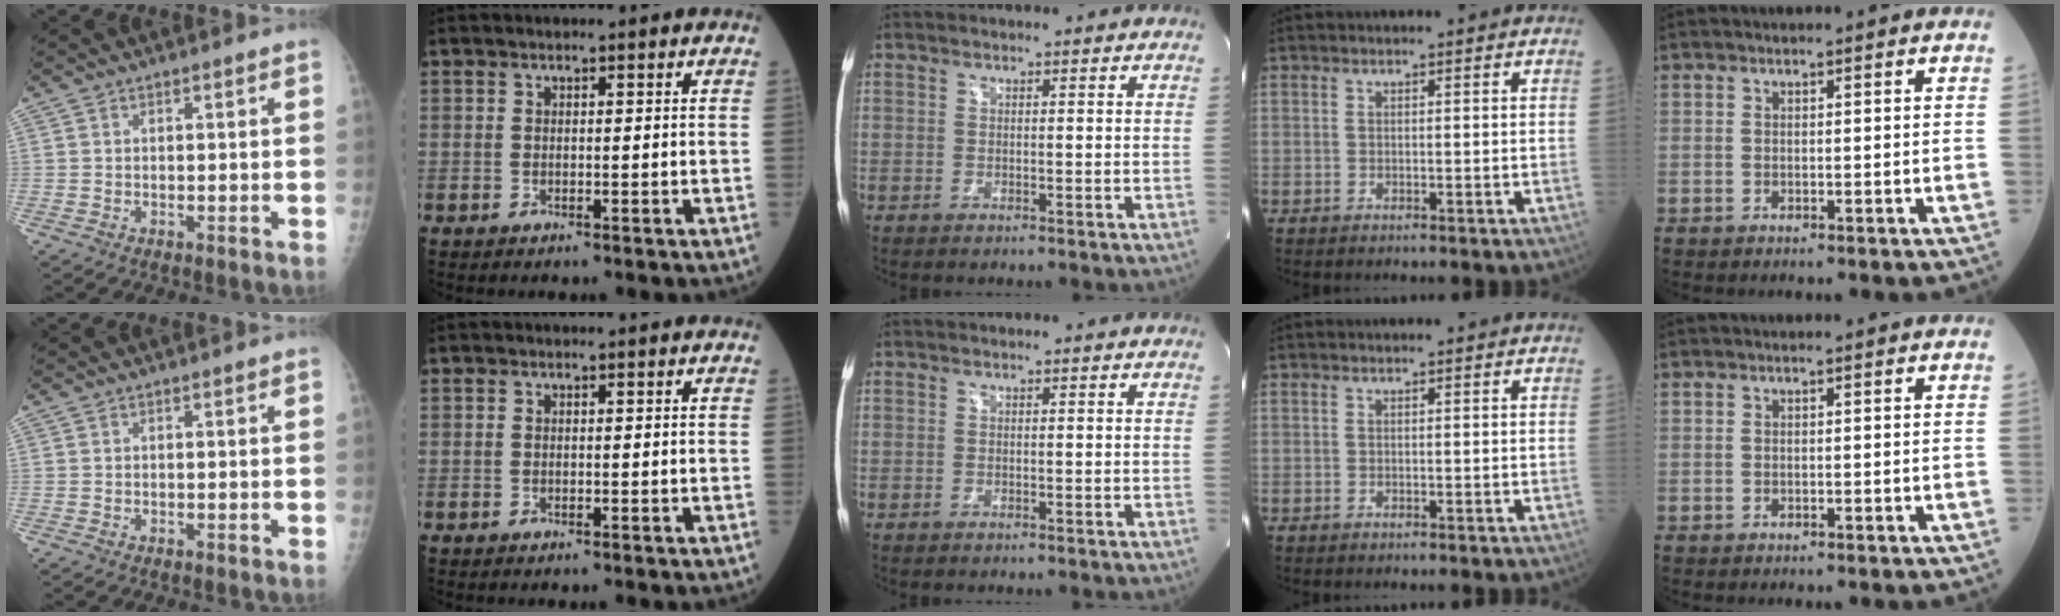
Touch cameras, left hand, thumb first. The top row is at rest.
{}